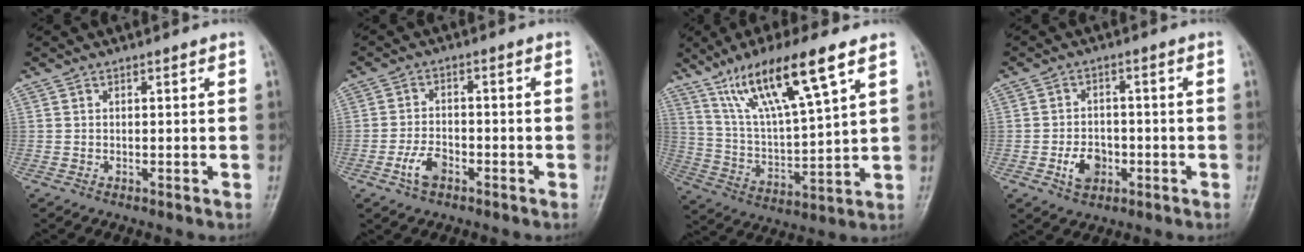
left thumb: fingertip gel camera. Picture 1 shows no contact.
{"total": 4.8, "force": [-2.6, 2.7, 3.1], "torque": [-0.057, 0.018, -0.048]}
{"total": 16.8, "force": [9.6, 3.1, 13.5], "torque": [-0.243, -0.031, 0.191]}
{"total": 5.8, "force": [-2.1, 4.2, 3.4], "torque": [-0.041, 0.014, -0.034]}